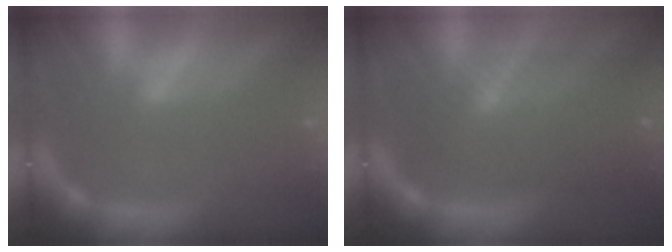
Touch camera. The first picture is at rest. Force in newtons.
{"total": 7.6}